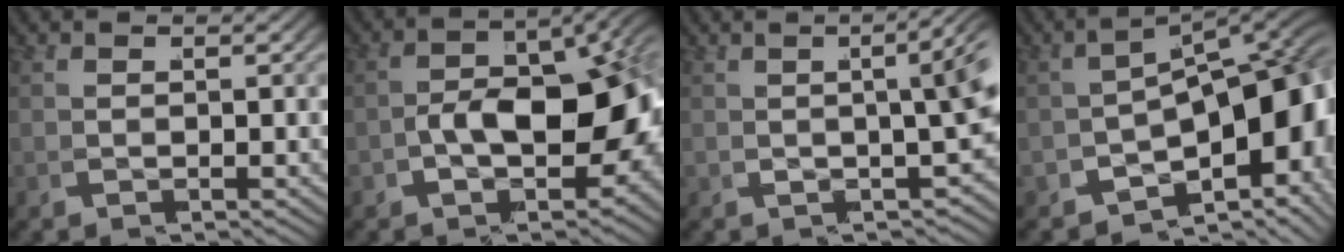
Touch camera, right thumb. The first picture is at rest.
{"total": 9.2, "force": [-1.7, 5.4, 7.3], "torque": [-0.110, -0.019, -0.017]}
{"total": 5.6, "force": [1.7, 2.1, 4.8], "torque": [-0.033, 0.031, 0.018]}
{"total": 12.5, "force": [-2.2, 7.2, 9.9], "torque": [-0.123, -0.016, -0.037]}